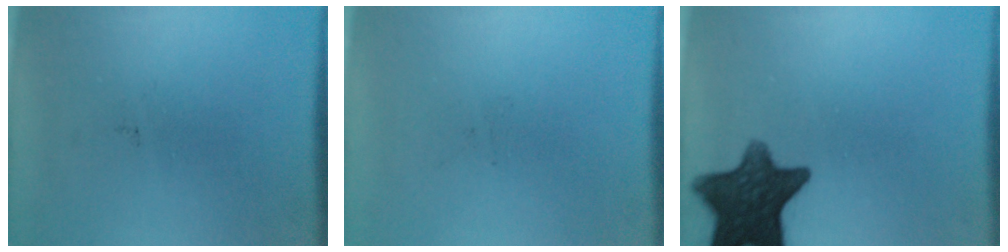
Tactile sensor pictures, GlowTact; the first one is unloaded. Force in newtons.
{"total": 0.0}
{"total": 12.8}